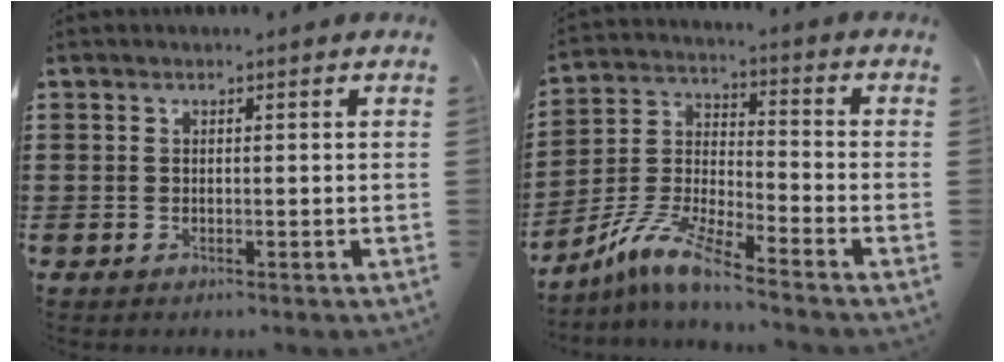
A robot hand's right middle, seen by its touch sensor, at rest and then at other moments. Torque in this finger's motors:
{"motor_torque": [1.59, -0.55, 0.36, 0.11]}